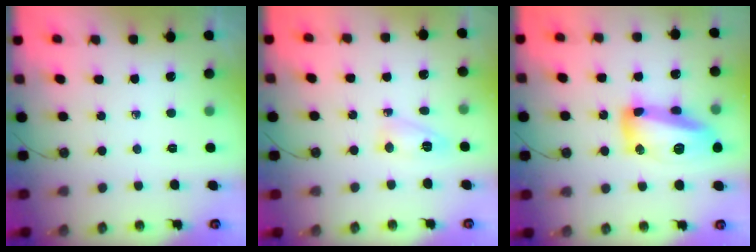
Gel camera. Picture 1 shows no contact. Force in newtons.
{"total": 5.3, "press": 5.3, "slide": 0.4}
{"total": 16.4, "press": 16.3, "slide": 1.1}